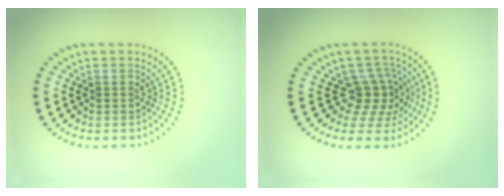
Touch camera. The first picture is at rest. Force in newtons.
{"total": 3.7, "press": 2.7, "slide": 2.5}